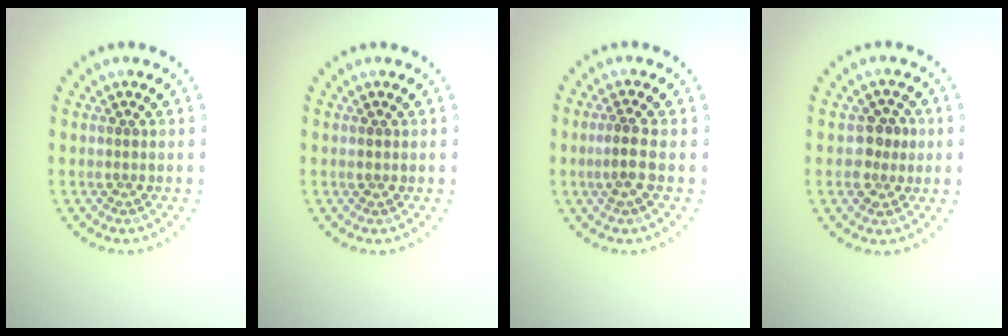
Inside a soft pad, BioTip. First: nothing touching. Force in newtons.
{"total": 0.7, "press": 0.7, "slide": 0.1}
{"total": 1.8, "press": 1.6, "slide": 0.9}
{"total": 2.4, "press": 2.3, "slide": 0.6}